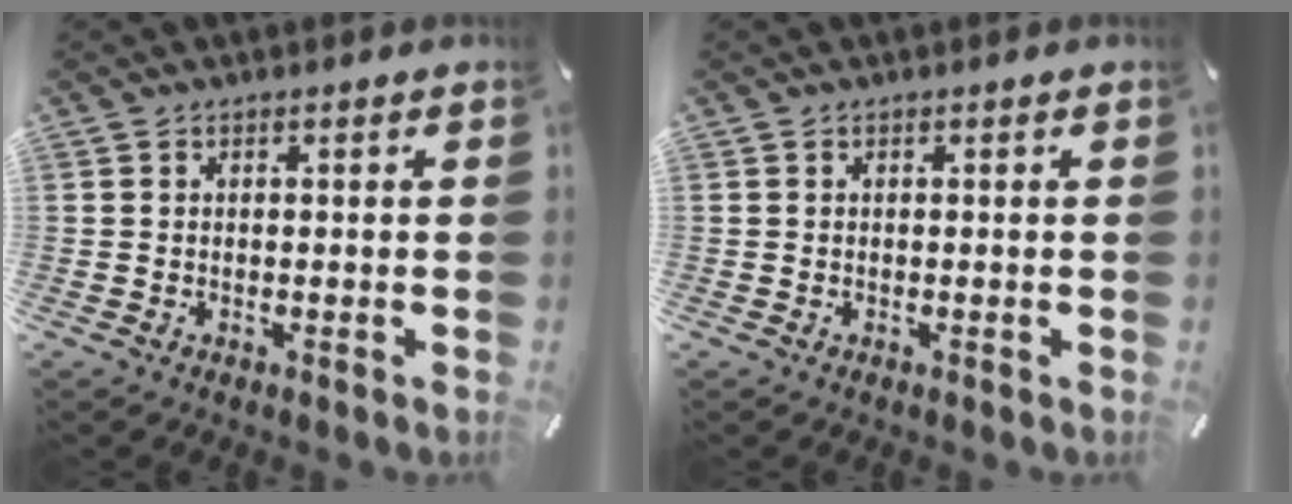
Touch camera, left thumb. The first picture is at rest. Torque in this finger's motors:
{"motor_torque": [-0.19, -0.22, -0.04, 0.09, 0.00]}